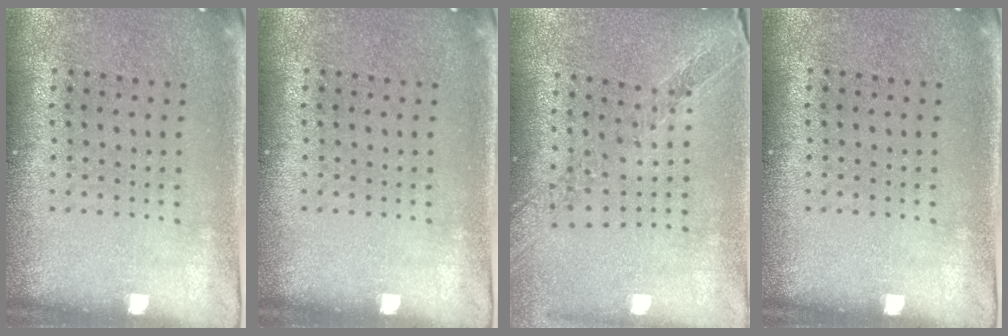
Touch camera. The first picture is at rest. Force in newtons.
{"total": 0.0}
{"total": 1.1, "press": 1.1, "slide": 0.2}
{"total": 0.0}